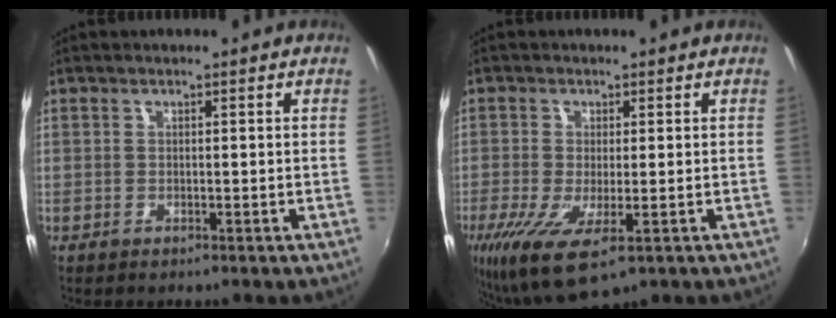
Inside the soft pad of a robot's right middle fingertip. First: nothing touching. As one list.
[{"total": 10.4, "force": [-4.7, 3.4, 8.6], "torque": [-0.180, -0.044, -0.077]}]